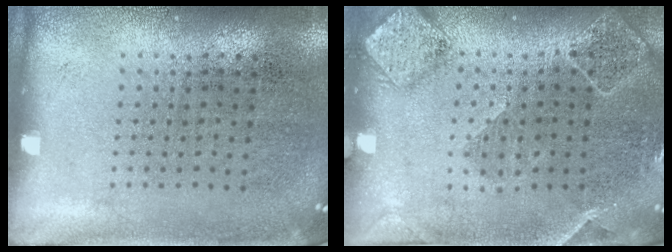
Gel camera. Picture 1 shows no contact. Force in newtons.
{"total": 1.8, "press": 1.7, "slide": 0.5}